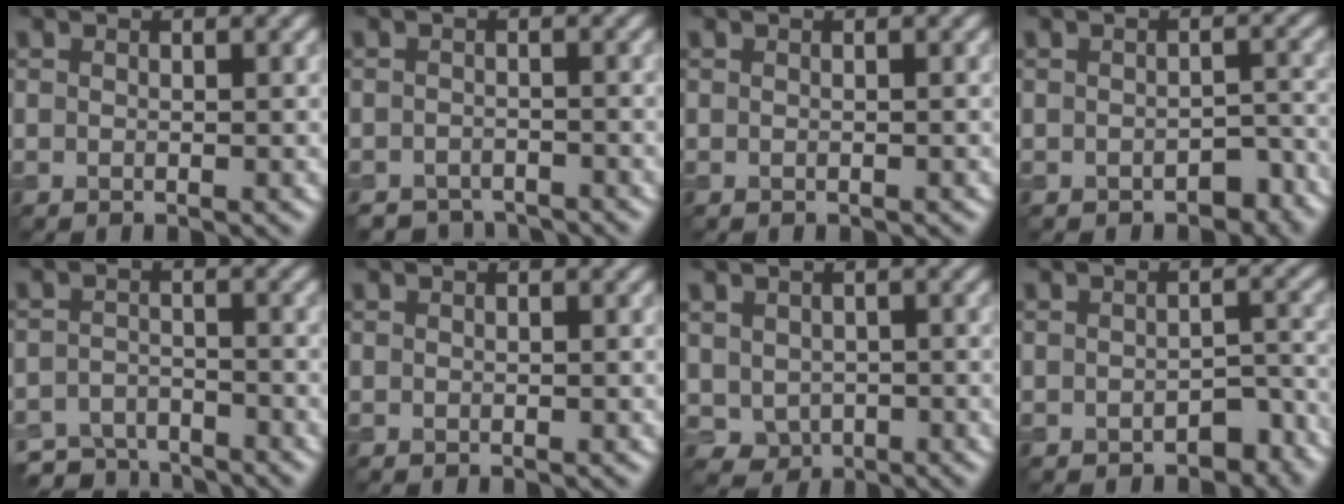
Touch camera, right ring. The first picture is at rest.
{"total": 2.6, "force": [-2.5, 0.7, 0.0], "torque": [0.008, -0.001, -0.045]}
{"total": 0.0}
{"total": 2.3, "force": [-1.4, 1.4, 1.3], "torque": [-0.013, 0.001, -0.014]}
{"total": 4.6, "force": [-4.2, 1.6, 1.0], "torque": [-0.015, -0.008, -0.079]}
{"total": 0.0}
{"total": 2.4, "force": [-0.2, 2.2, 1.0], "torque": [-0.021, -0.009, 0.001]}
{"total": 2.8, "force": [-1.7, 1.6, 1.5], "torque": [-0.013, 0.002, -0.019]}